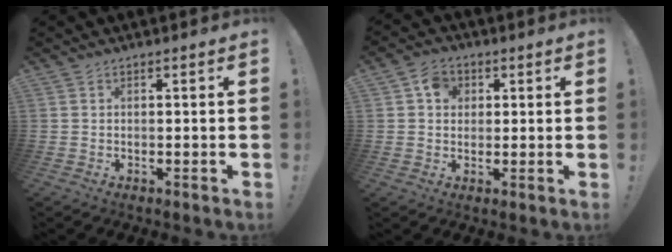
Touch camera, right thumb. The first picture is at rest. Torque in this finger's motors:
{"motor_torque": [-0.04, 0.17, 0.03, -0.40, 0.00]}